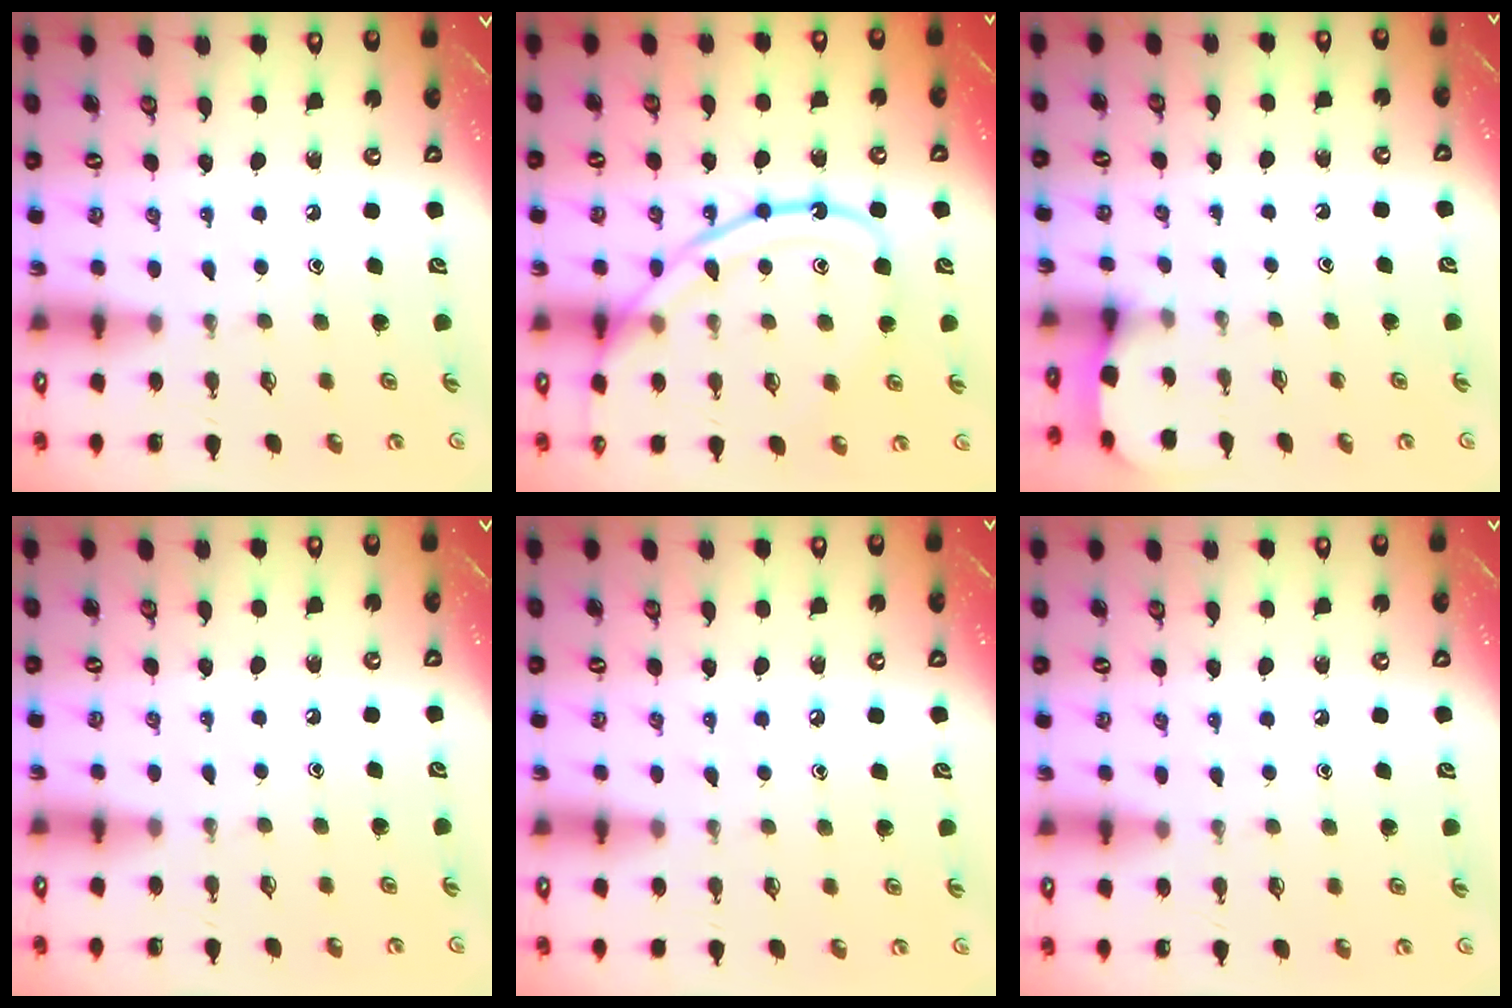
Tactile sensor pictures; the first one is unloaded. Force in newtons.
{"total": 17.0, "press": 16.9, "slide": 1.5}
{"total": 2.6, "press": 2.6, "slide": 0.4}
{"total": 0.0}
{"total": 4.0, "press": 4.0, "slide": 0.6}
{"total": 3.0, "press": 3.0, "slide": 0.4}